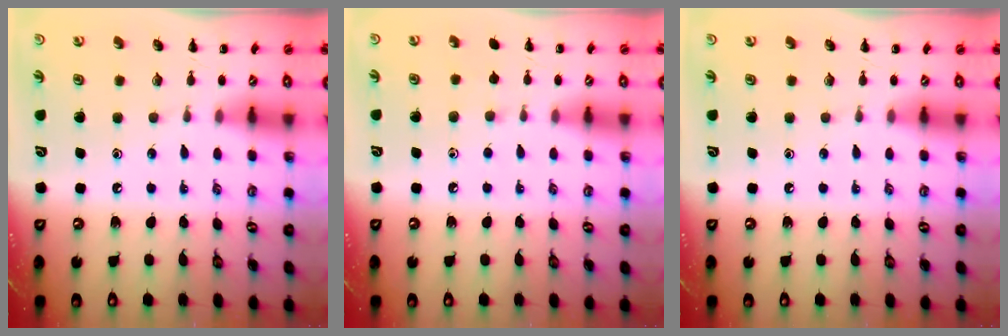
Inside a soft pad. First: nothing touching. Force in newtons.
{"total": 3.7, "press": 3.5, "slide": 1.2}
{"total": 0.0}